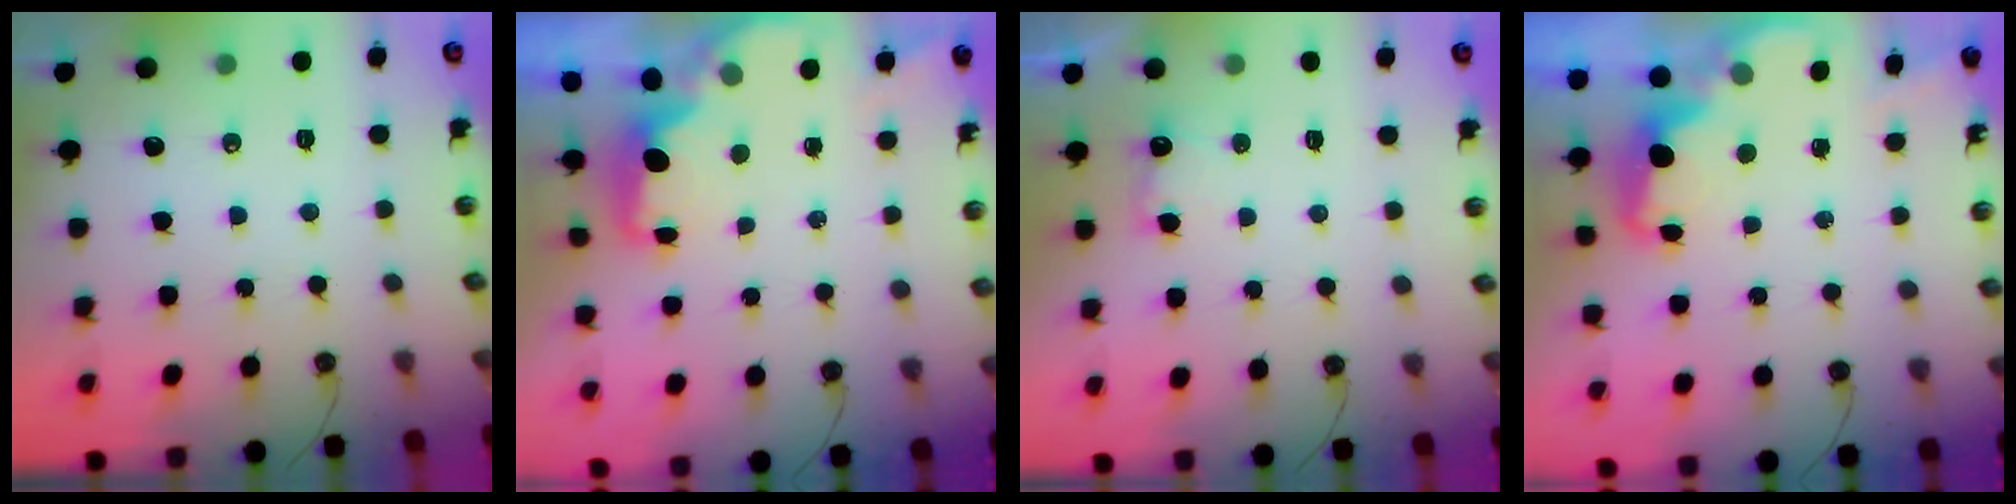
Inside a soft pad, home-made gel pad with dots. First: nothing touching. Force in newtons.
{"total": 1.9, "press": 1.7, "slide": 0.8}
{"total": 4.8, "press": 4.6, "slide": 1.1}
{"total": 2.5, "press": 2.5, "slide": 0.5}